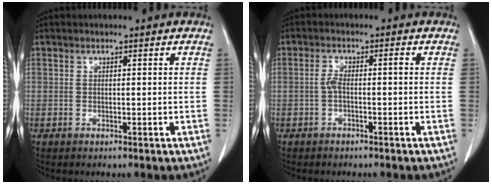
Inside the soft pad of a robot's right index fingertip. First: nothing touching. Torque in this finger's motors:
{"motor_torque": [0.24, -0.14, 0.06, 0.04]}